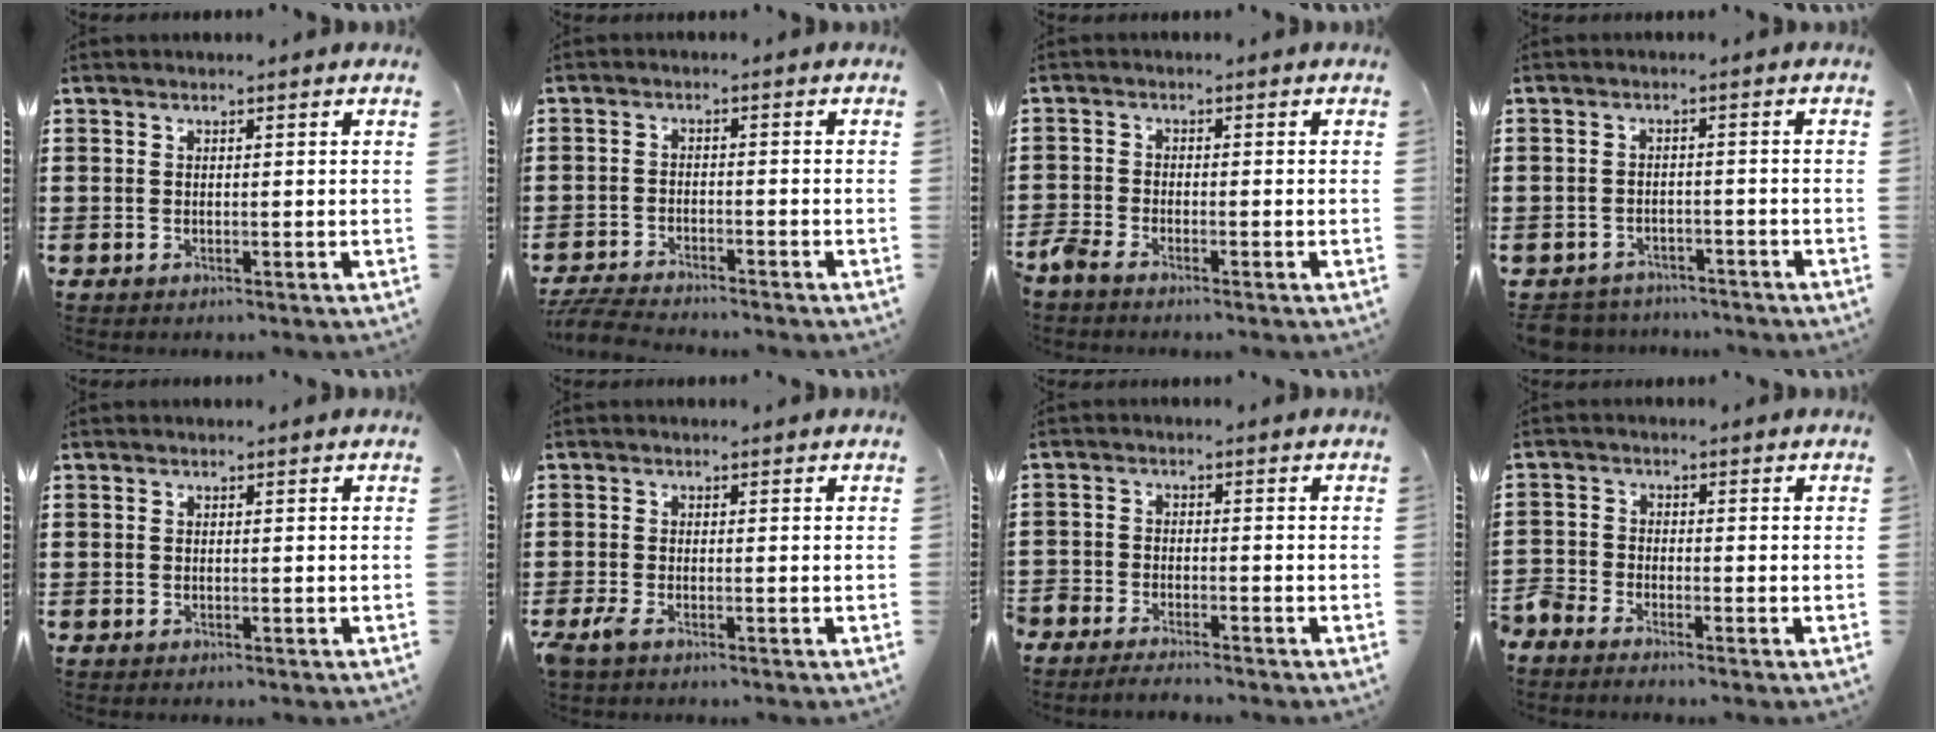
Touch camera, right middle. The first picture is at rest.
{"total": 4.2, "force": [-4.1, 0.2, 0.9], "torque": [-0.027, -0.005, -0.084]}
{"total": 2.2, "force": [-1.9, 0.5, 0.9], "torque": [-0.040, -0.004, -0.045]}
{"total": 3.0, "force": [-2.9, 0.5, -0.3], "torque": [-0.005, -0.003, -0.063]}
{"total": 0.0}
{"total": 1.8, "force": [-1.2, 0.5, 1.3], "torque": [-0.046, -0.009, -0.028]}
{"total": 3.0, "force": [-3.0, 0.3, -0.2], "torque": [-0.003, 0.002, -0.065]}
{"total": 2.8, "force": [-2.8, 0.4, 0.0], "torque": [-0.020, -0.004, -0.065]}